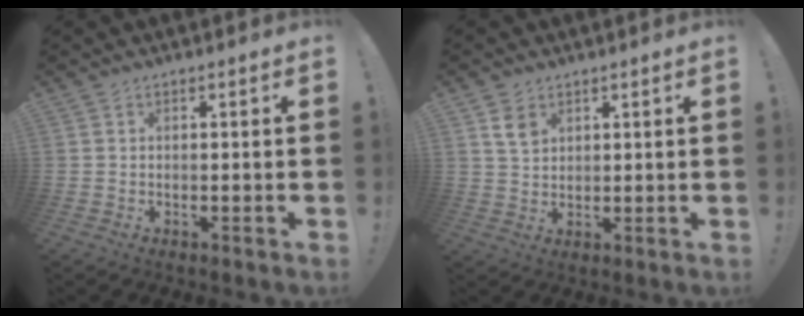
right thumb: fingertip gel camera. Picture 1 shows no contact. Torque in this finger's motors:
{"motor_torque": [0.05, 0.06, -0.29, -0.03, 0.00]}